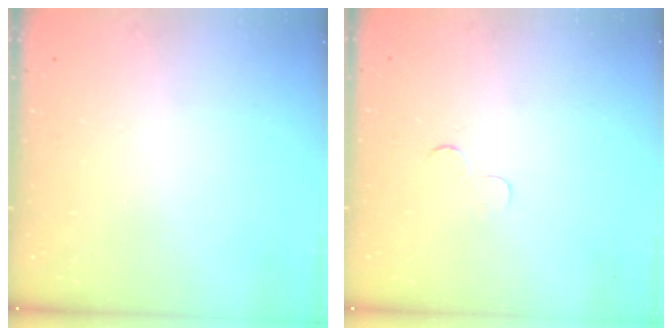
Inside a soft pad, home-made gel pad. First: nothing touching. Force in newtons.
{"total": 3.7, "press": 3.7, "slide": 0.4}